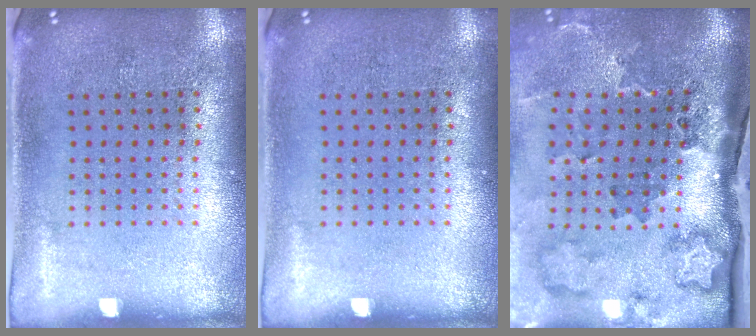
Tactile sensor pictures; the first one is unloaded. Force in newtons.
{"total": 0.0}
{"total": 3.8, "press": 2.4, "slide": 3.0}